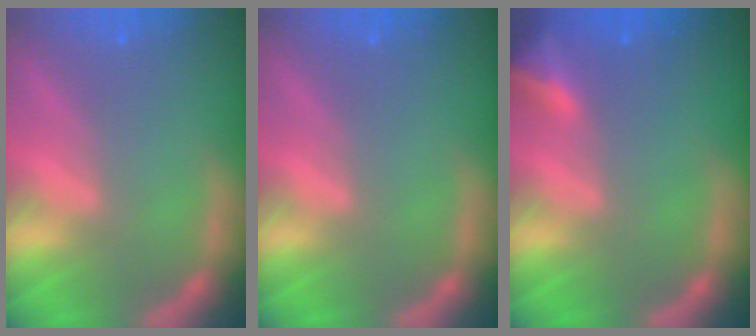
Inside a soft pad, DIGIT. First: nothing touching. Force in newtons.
{"total": 0.0}
{"total": 3.5}